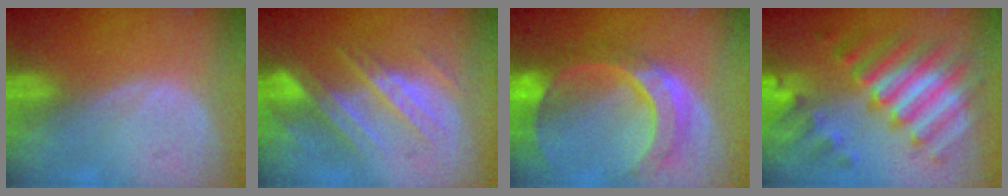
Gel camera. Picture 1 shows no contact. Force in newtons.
{"total": 9.0, "press": 7.9, "slide": 4.2}
{"total": 11.1, "press": 9.2, "slide": 6.1}
{"total": 11.8, "press": 11.8, "slide": 1.2}